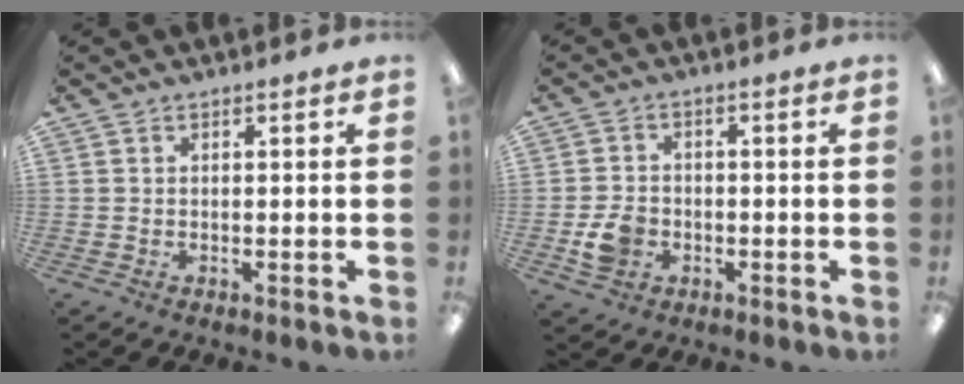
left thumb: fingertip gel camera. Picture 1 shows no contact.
{"total": 5.7, "force": [-1.8, 4.6, 2.8], "torque": [-0.042, 0.001, -0.033]}